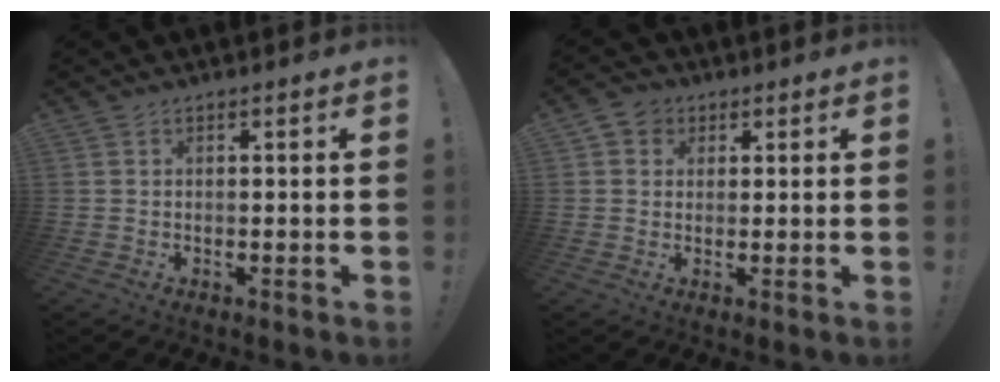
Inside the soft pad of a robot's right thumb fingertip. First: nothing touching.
{"total": 4.3, "force": [1.4, 3.9, 1.3], "torque": [-0.017, 0.001, 0.026]}